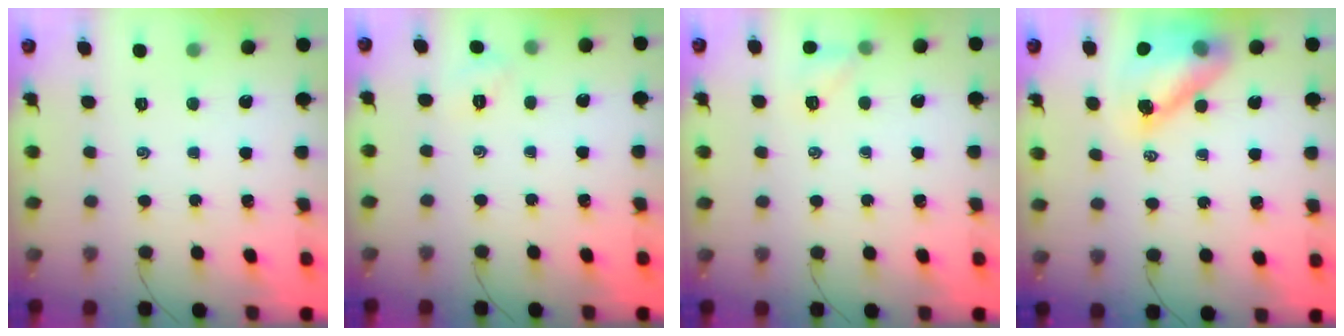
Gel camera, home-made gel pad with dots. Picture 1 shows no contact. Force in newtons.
{"total": 2.0, "press": 1.9, "slide": 0.6}
{"total": 6.0, "press": 5.8, "slide": 1.2}
{"total": 13.2, "press": 12.7, "slide": 3.7}